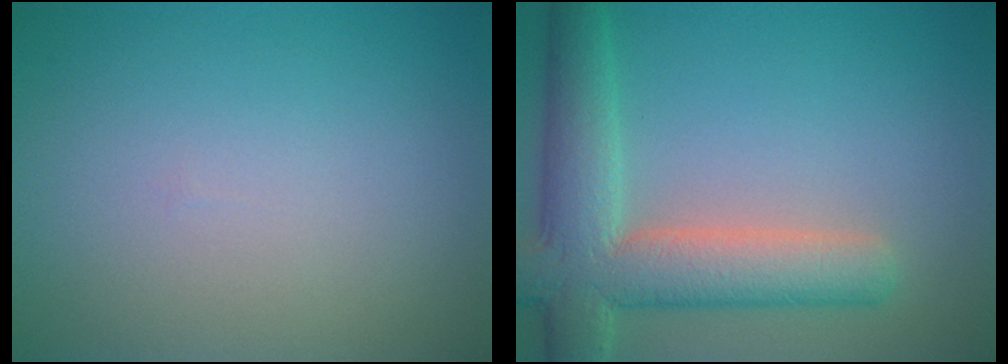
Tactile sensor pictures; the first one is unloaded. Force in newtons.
{"total": 7.7, "press": 7.7, "slide": 0.7}